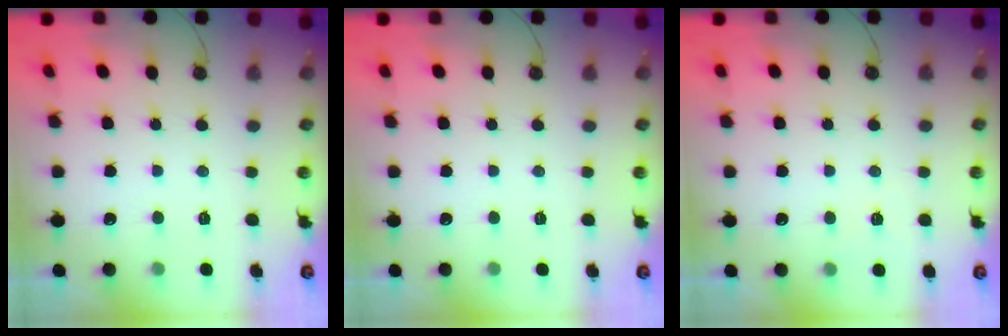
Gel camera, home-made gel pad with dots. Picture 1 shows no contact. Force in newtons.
{"total": 0.0}
{"total": 3.5, "press": 2.4, "slide": 2.5}